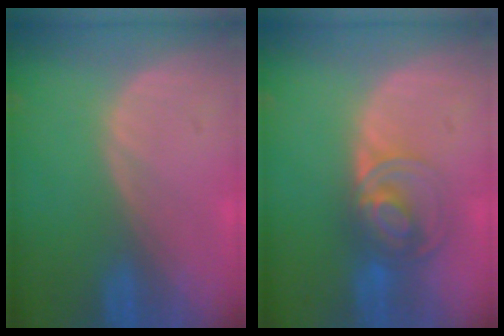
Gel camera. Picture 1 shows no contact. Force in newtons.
{"total": 7.5, "press": 6.2, "slide": 4.2}